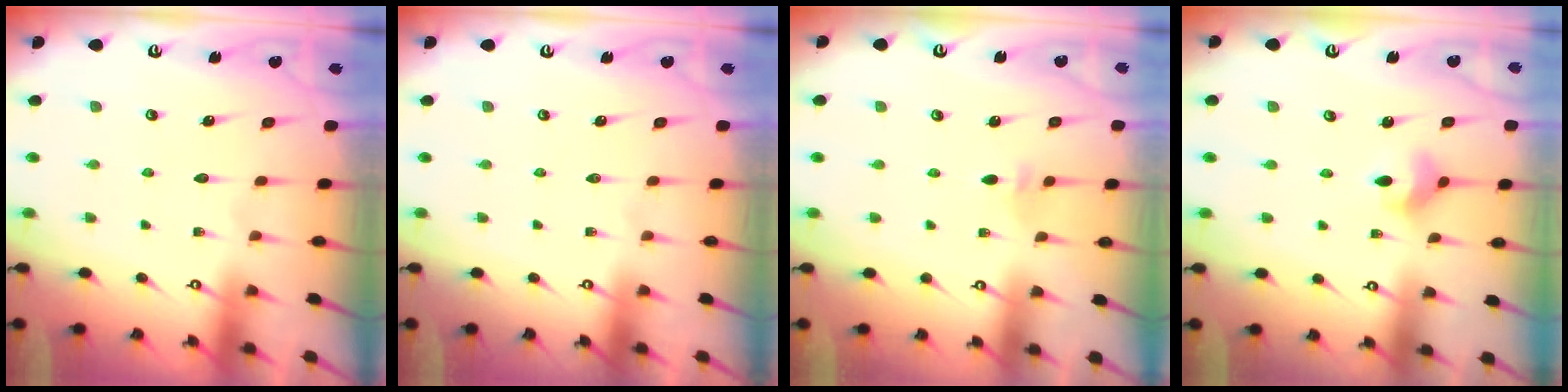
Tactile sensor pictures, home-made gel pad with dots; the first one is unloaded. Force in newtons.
{"total": 0.0}
{"total": 2.6, "press": 2.5, "slide": 0.5}
{"total": 4.7, "press": 4.6, "slide": 0.6}